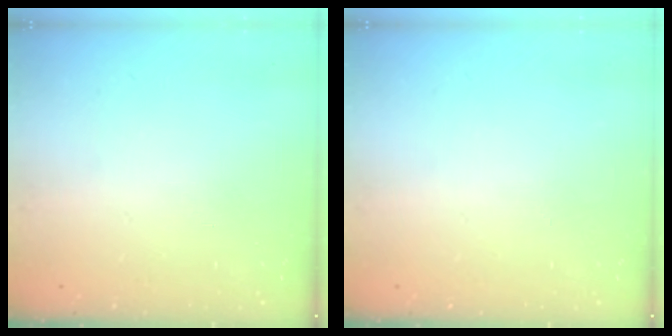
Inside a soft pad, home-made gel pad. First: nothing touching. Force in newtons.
{"total": 0.0}